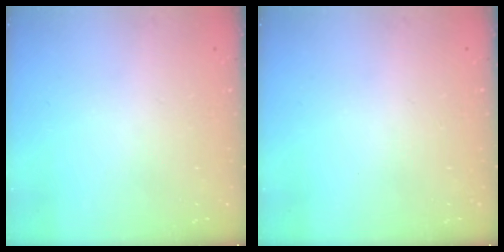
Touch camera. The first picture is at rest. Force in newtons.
{"total": 0.0}